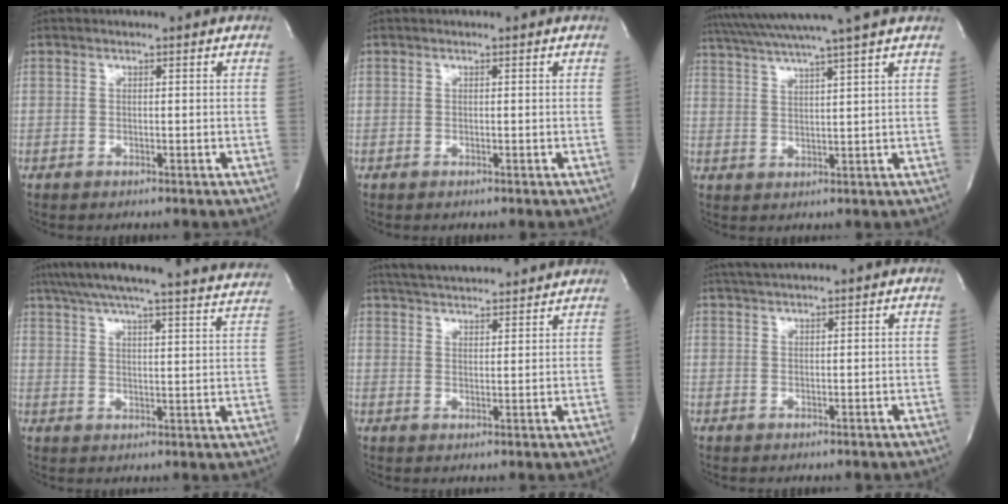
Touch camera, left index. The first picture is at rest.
{"total": 0.0}
{"total": 13.0, "force": [11.1, -1.9, 6.5], "torque": [-0.120, 0.008, 0.164]}
{"total": 31.2, "force": [28.6, 2.4, 12.3], "torque": [-0.206, -0.054, 0.350]}
{"total": 15.8, "force": [14.7, 2.1, 5.5], "torque": [-0.095, 0.033, 0.212]}
{"total": 3.5, "force": [3.2, -0.3, 1.4], "torque": [-0.022, 0.022, 0.059]}